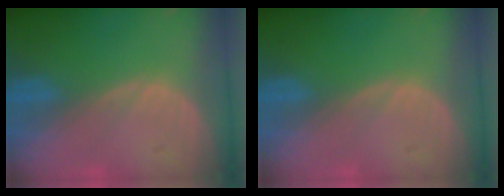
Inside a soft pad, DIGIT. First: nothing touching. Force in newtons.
{"total": 0.0}